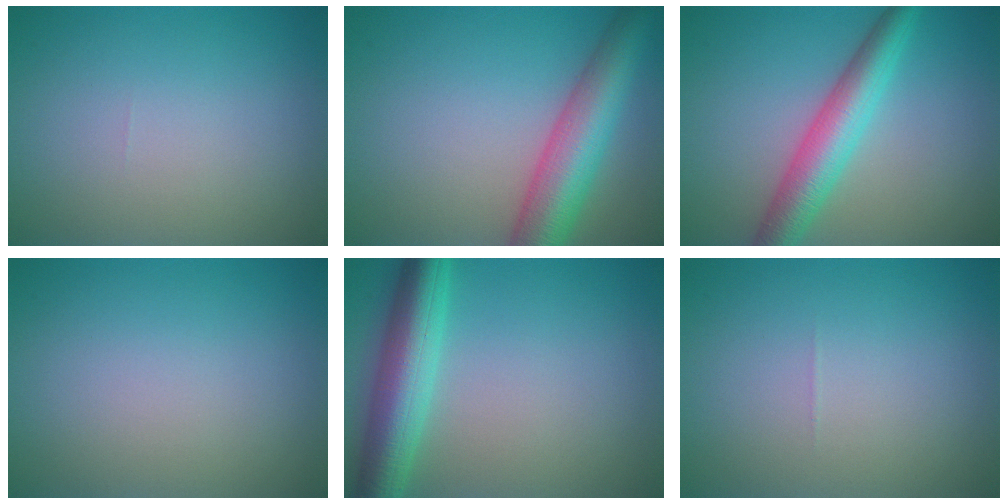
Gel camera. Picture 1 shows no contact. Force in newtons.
{"total": 7.5, "press": 7.5, "slide": 0.3}
{"total": 5.4, "press": 5.4, "slide": 0.0}
{"total": 0.0}
{"total": 6.6, "press": 6.6, "slide": 0.1}
{"total": 0.0}